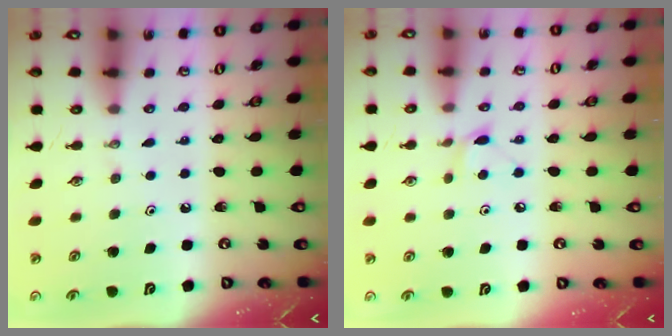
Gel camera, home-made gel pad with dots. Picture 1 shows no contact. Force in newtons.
{"total": 5.6, "press": 5.6, "slide": 0.6}